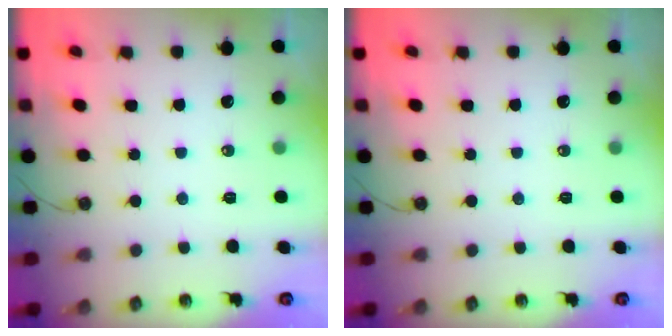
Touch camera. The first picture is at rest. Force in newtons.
{"total": 0.0}